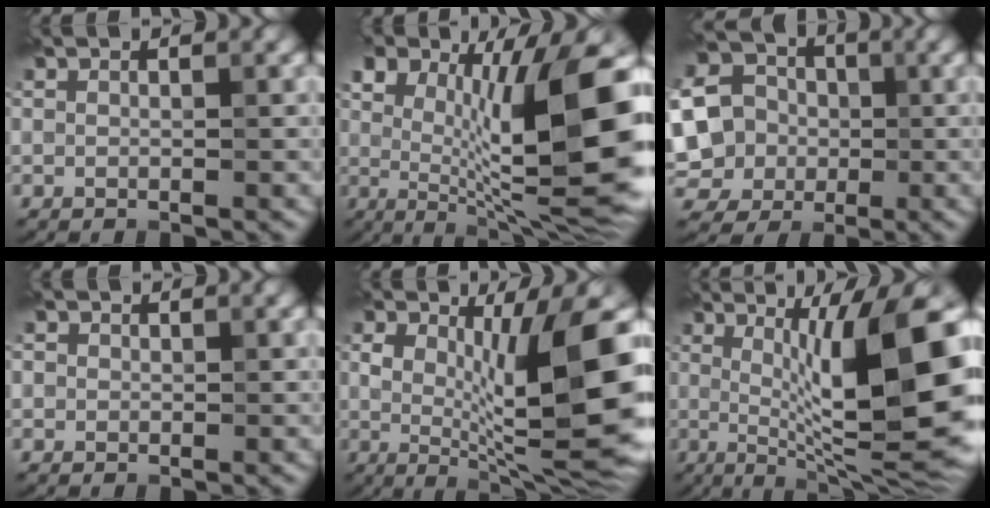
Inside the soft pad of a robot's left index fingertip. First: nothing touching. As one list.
[{"total": 13.2, "force": [2.1, 4.6, 12.2], "torque": [-0.177, -0.005, 0.028]}, {"total": 12.8, "force": [-0.6, 11.6, 5.4], "torque": [-0.172, 0.006, -0.031]}, {"total": 1.3, "force": [0.4, 1.2, 0.3], "torque": [-0.001, 0.003, -0.006]}, {"total": 10.9, "force": [1.0, 3.2, 10.4], "torque": [-0.153, -0.010, 0.018]}, {"total": 11.9, "force": [1.1, 2.3, 11.6], "torque": [-0.165, -0.001, 0.024]}]